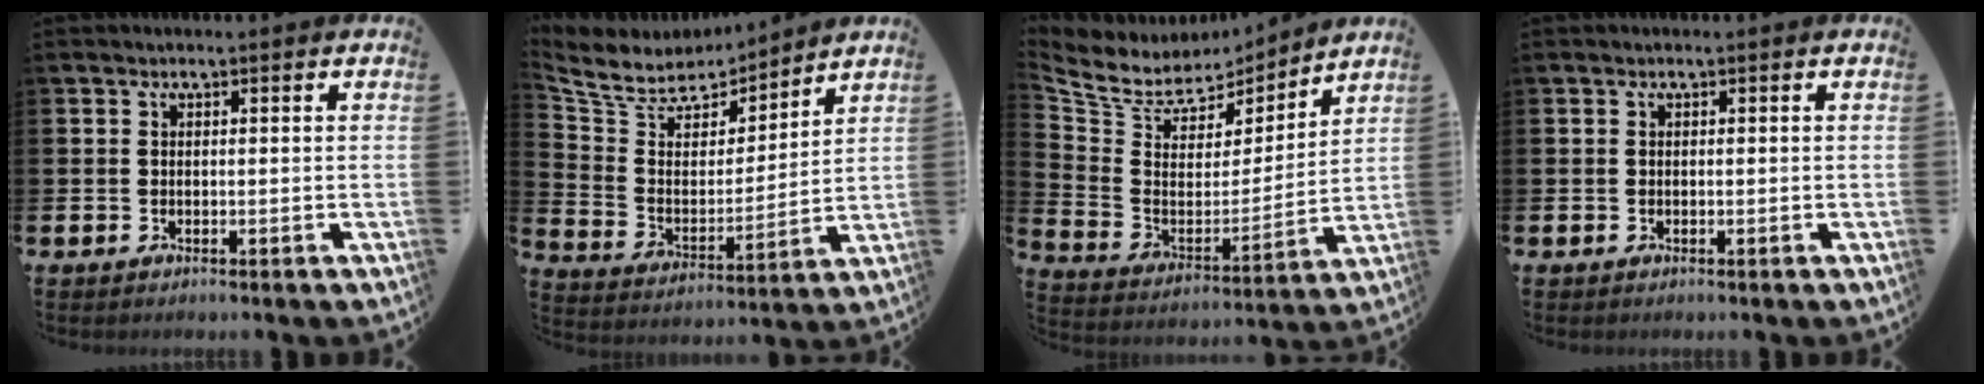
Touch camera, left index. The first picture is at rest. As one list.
[{"total": 7.4, "force": [6.9, 2.7, 0.4], "torque": [-0.059, -0.059, 0.122]}, {"total": 6.9, "force": [6.1, 3.0, 0.5], "torque": [-0.058, -0.052, 0.106]}, {"total": 0.0}]